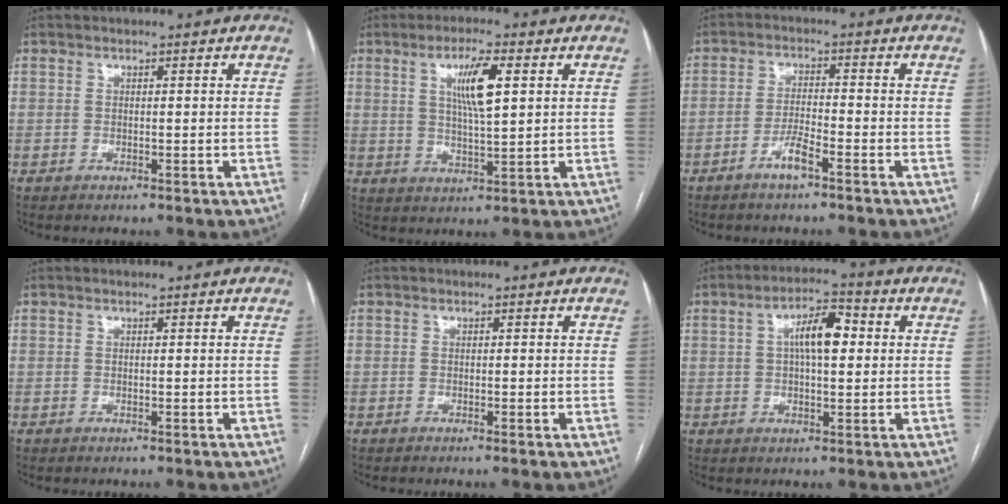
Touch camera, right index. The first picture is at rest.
{"total": 7.5, "force": [2.4, 1.0, 7.0], "torque": [-0.127, -0.001, 0.044]}
{"total": 3.8, "force": [-2.4, 0.4, 2.8], "torque": [-0.053, 0.001, -0.048]}
{"total": 0.0}
{"total": 0.5, "force": [-0.3, 0.0, 0.5], "torque": [-0.007, 0.000, -0.002]}
{"total": 7.4, "force": [1.4, 2.4, 6.9], "torque": [-0.119, 0.019, 0.020]}